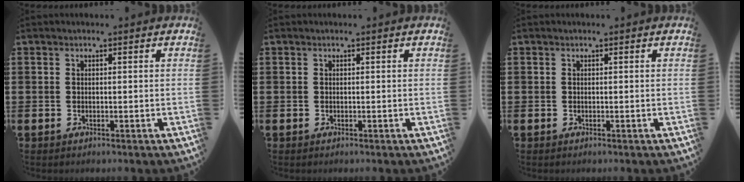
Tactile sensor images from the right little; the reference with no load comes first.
{"total": 0.0}
{"total": 0.0}